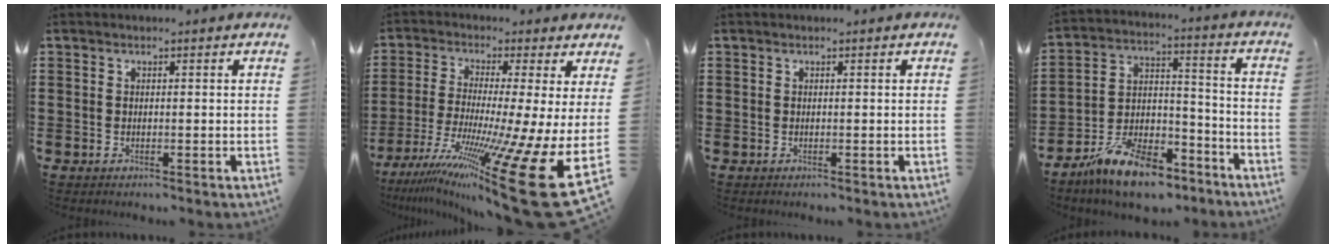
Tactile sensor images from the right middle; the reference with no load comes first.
{"total": 16.1, "force": [-7.6, 1.8, 14.1], "torque": [-0.222, -0.020, -0.123]}
{"total": 0.0}
{"total": 12.1, "force": [-9.6, 4.2, 6.1], "torque": [-0.118, 0.038, -0.183]}